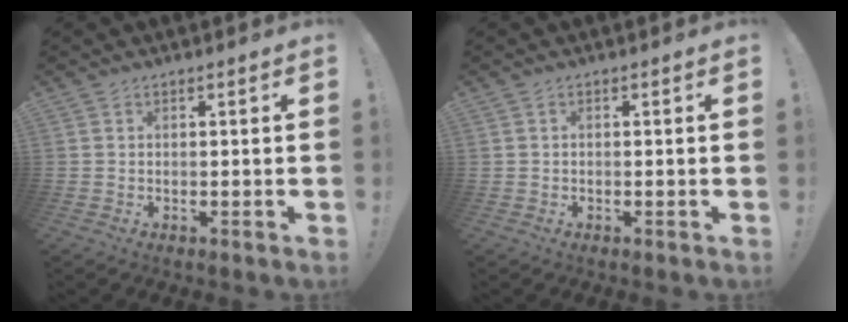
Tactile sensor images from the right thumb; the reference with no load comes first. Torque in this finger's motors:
{"motor_torque": [0.71, 0.81, 0.29, -0.31, 0.00]}